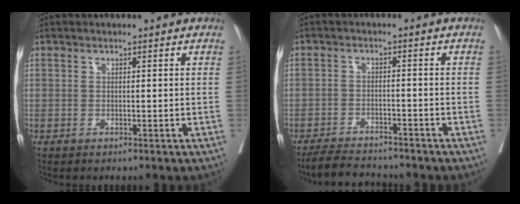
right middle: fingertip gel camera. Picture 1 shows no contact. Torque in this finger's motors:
{"motor_torque": [0.03, -0.13, 0.01, 0.01]}